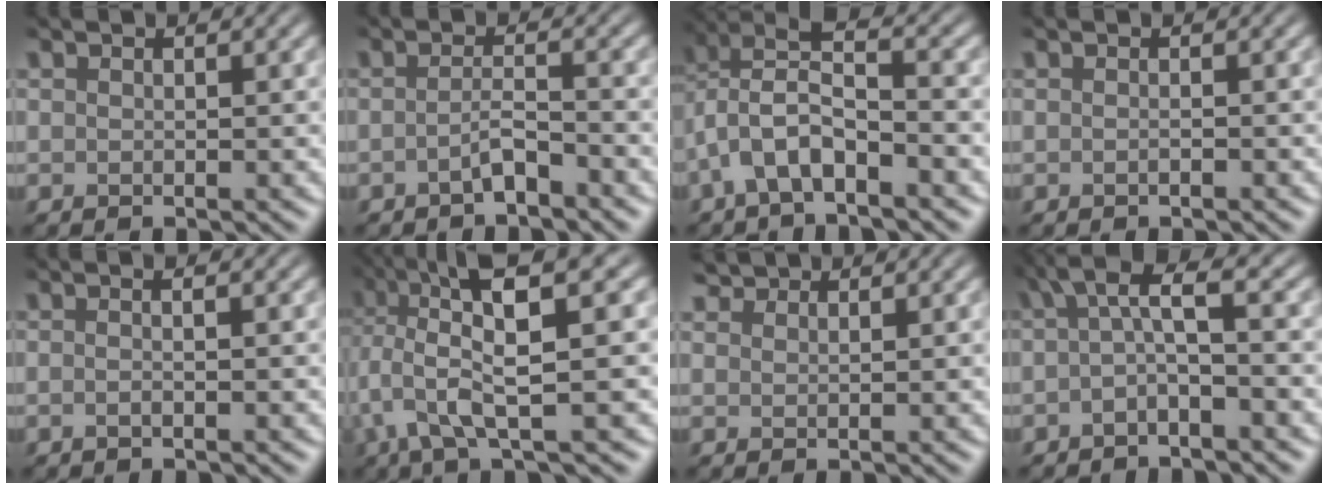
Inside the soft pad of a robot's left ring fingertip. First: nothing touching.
{"total": 1.8, "force": [-1.2, 0.3, 1.3], "torque": [-0.024, 0.006, -0.029]}
{"total": 5.1, "force": [-1.5, 2.3, 4.3], "torque": [-0.088, 0.018, -0.035]}
{"total": 0.5, "force": [-0.3, 0.1, 0.5], "torque": [-0.007, -0.001, -0.007]}
{"total": 2.2, "force": [0.4, 1.0, 1.9], "torque": [-0.008, -0.006, -0.024]}
{"total": 8.4, "force": [2.7, 1.8, 7.7], "torque": [-0.150, 0.015, 0.044]}
{"total": 1.9, "force": [1.8, 0.6, 0.3], "torque": [-0.010, 0.003, 0.030]}
{"total": 3.3, "force": [0.1, 0.7, 3.2], "torque": [-0.058, 0.015, -0.005]}